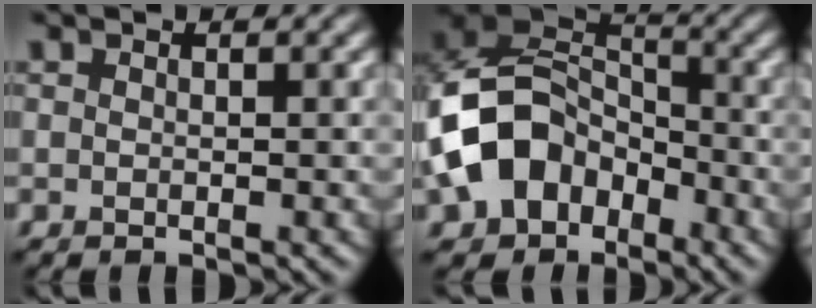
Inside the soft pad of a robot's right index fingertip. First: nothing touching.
{"total": 9.7, "force": [-3.2, 7.3, 5.5], "torque": [-0.106, -0.001, -0.074]}